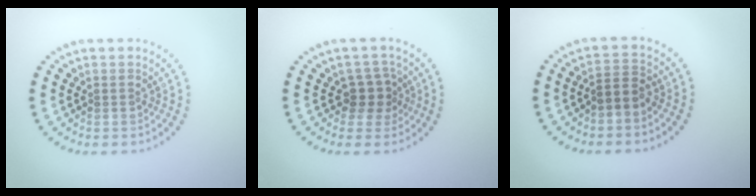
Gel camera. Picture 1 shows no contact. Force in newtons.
{"total": 2.3, "press": 1.9, "slide": 1.3}
{"total": 2.0, "press": 1.6, "slide": 1.2}